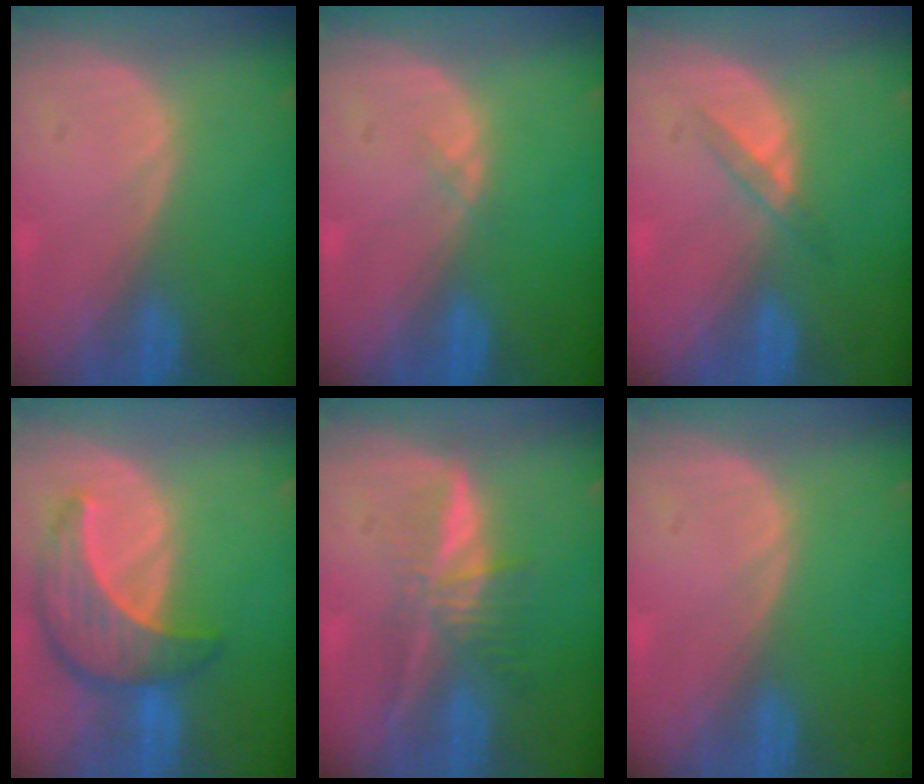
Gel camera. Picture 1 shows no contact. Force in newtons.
{"total": 0.6, "press": 0.5, "slide": 0.2}
{"total": 2.3, "press": 2.0, "slide": 1.0}
{"total": 8.7, "press": 7.9, "slide": 3.7}
{"total": 6.2, "press": 5.5, "slide": 2.9}
{"total": 0.0}